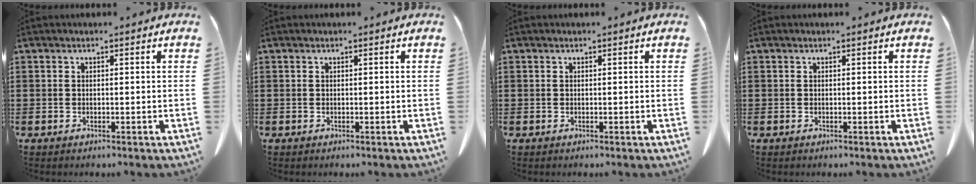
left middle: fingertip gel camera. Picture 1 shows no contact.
{"total": 0.0}
{"total": 0.0}
{"total": 0.0}